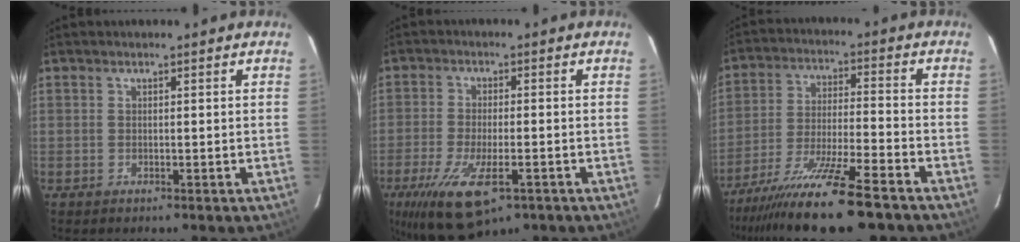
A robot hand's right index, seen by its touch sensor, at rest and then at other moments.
{"total": 11.3, "force": [-6.1, 3.6, 8.9], "torque": [-0.165, -0.025, -0.096]}
{"total": 15.0, "force": [-11.5, 0.1, 9.5], "torque": [-0.183, -0.040, -0.198]}